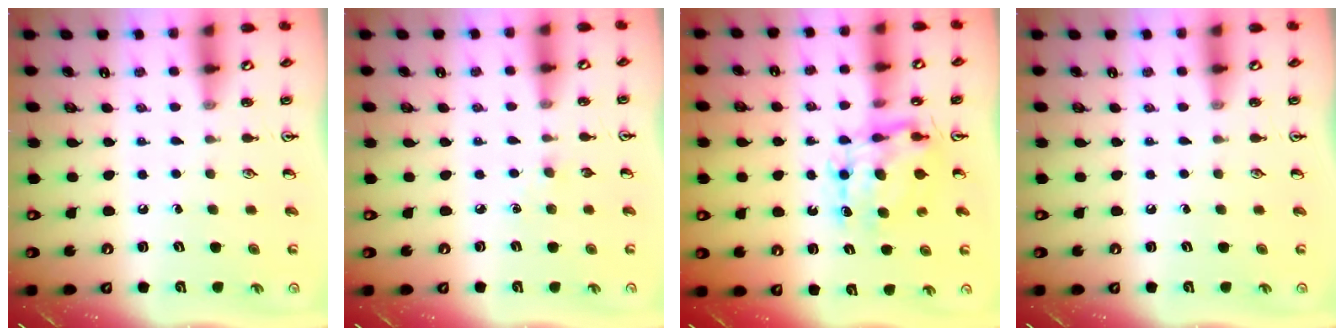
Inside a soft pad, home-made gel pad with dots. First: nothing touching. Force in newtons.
{"total": 2.9, "press": 2.9, "slide": 0.4}
{"total": 8.0, "press": 8.0, "slide": 0.6}
{"total": 0.0}